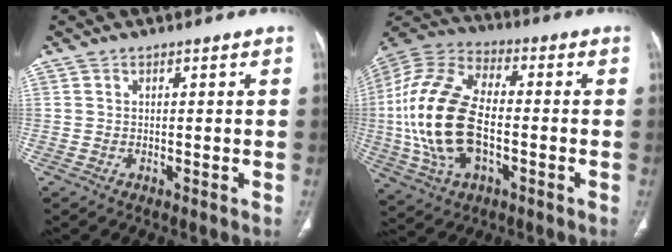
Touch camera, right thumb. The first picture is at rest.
{"total": 21.6, "force": [-2.4, 12.2, 17.7], "torque": [-0.376, 0.015, -0.043]}